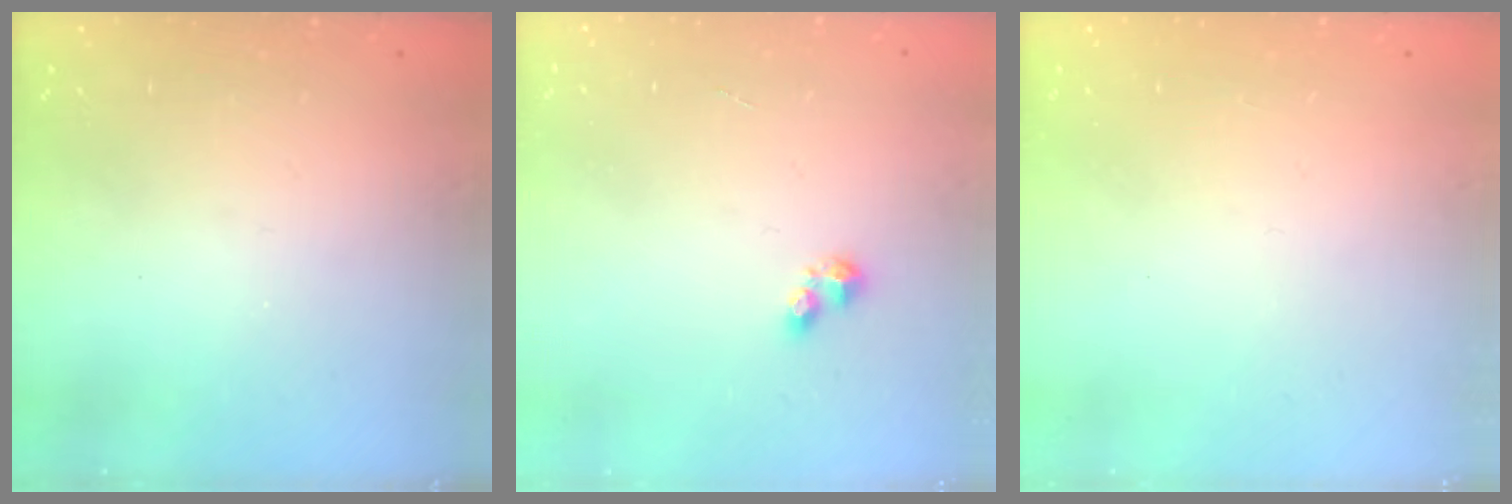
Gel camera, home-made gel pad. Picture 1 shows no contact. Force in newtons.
{"total": 3.0, "press": 3.0, "slide": 0.4}
{"total": 0.0}